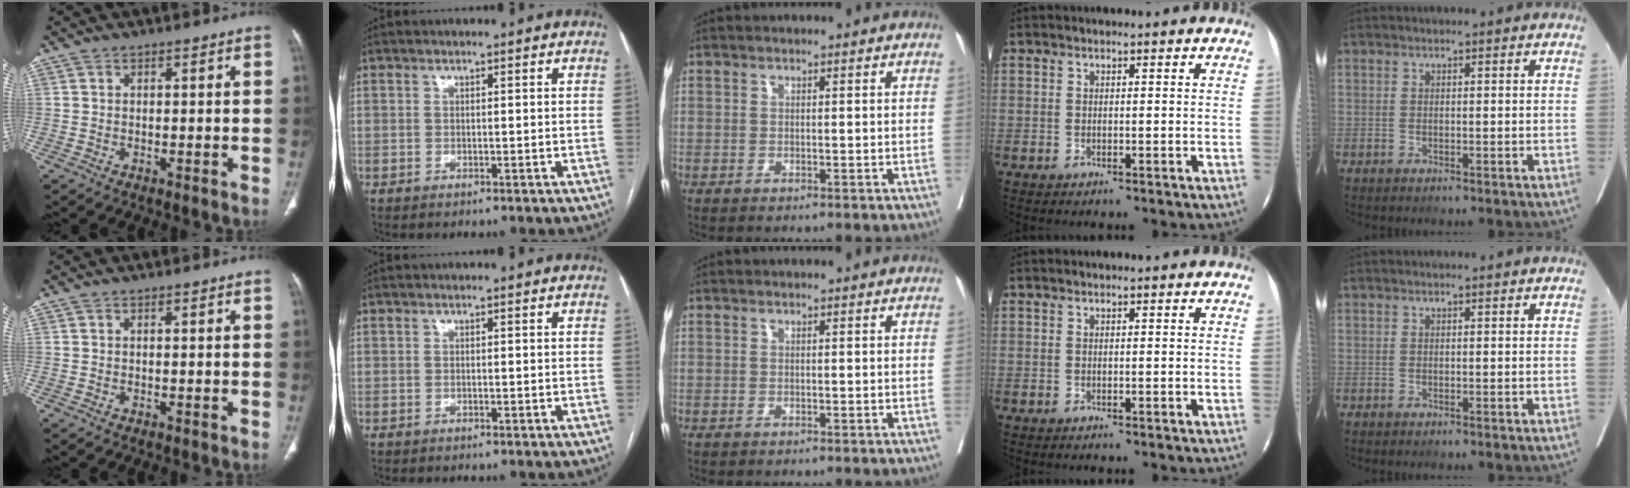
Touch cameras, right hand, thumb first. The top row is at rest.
{}